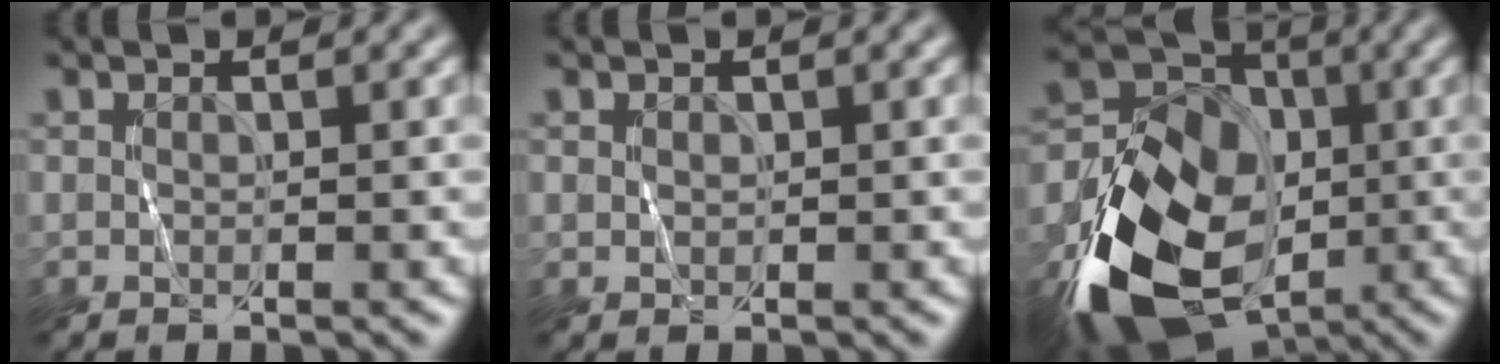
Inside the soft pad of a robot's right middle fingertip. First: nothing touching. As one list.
[{"total": 0.6, "force": [0.2, 0.5, 0.2], "torque": [-0.003, -0.003, 0.006]}, {"total": 16.8, "force": [-6.9, 11.7, 9.8], "torque": [-0.187, -0.031, -0.108]}]